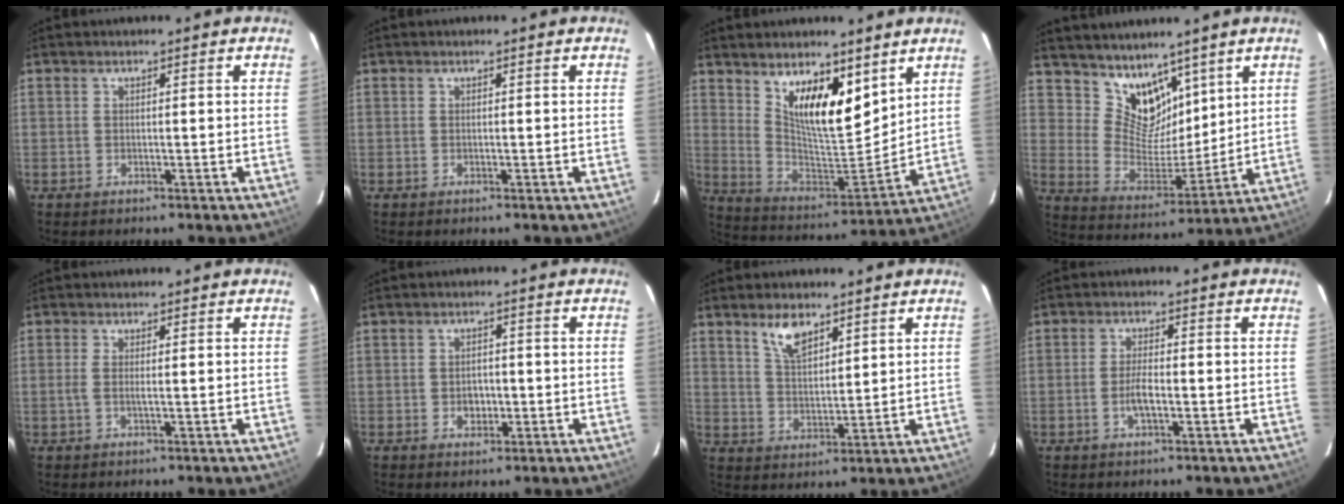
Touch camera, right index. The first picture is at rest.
{"total": 0.0}
{"total": 14.7, "force": [8.7, 5.7, 10.3], "torque": [-0.175, -0.008, 0.165]}
{"total": 10.9, "force": [8.1, 6.3, 3.7], "torque": [-0.063, -0.004, 0.162]}
{"total": 1.7, "force": [-0.2, 0.1, 1.7], "torque": [-0.035, -0.001, -0.006]}
{"total": 2.8, "force": [-0.8, 2.3, 1.5], "torque": [-0.023, 0.003, -0.009]}
{"total": 6.4, "force": [4.3, 2.7, 3.8], "torque": [-0.067, 0.003, 0.086]}
{"total": 3.4, "force": [-1.2, 1.0, 3.0], "torque": [-0.060, -0.002, -0.023]}